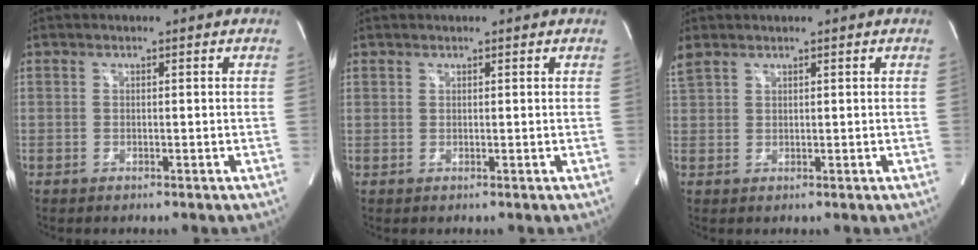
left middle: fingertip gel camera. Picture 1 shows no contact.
{"total": 0.7, "force": [0.5, 0.5, 0.0], "torque": [0.002, 0.003, 0.008]}
{"total": 3.0, "force": [2.4, 1.2, 1.2], "torque": [-0.049, 0.023, 0.061]}